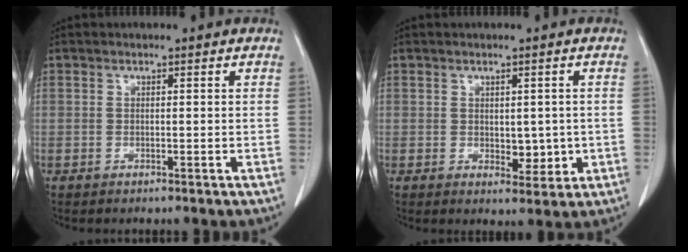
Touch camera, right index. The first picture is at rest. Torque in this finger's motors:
{"motor_torque": [0.14, 0.17, 0.08, 0.03]}